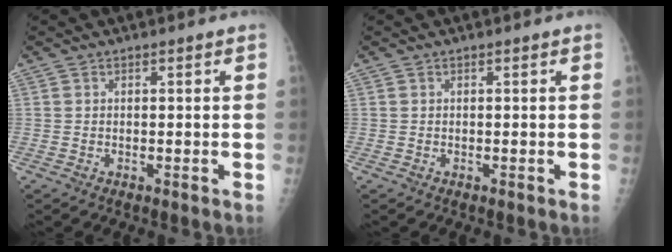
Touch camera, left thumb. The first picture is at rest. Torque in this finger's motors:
{"motor_torque": [0.01, 0.02, 0.00, 0.00, 0.00]}